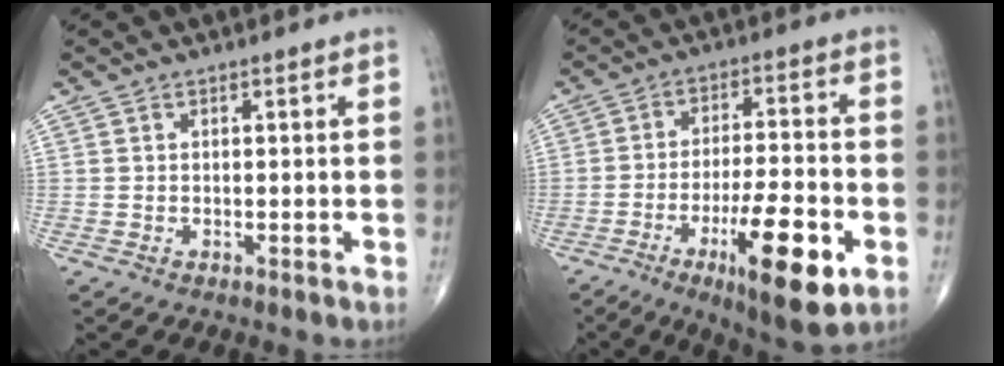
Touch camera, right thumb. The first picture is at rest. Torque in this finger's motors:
{"motor_torque": [2.61, 2.43, 1.66, -0.79, 0.18]}